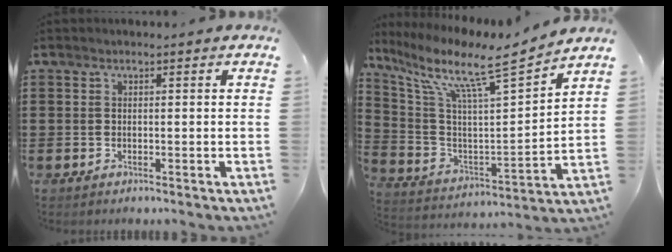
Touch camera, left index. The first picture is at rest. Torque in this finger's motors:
{"motor_torque": [2.14, 0.00, 0.30, 0.21]}